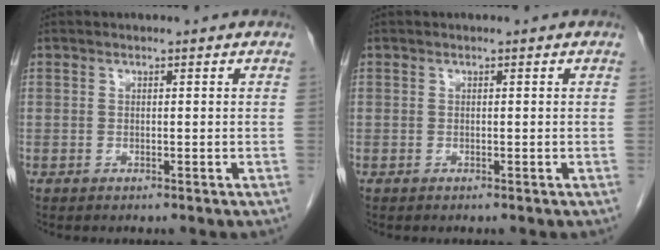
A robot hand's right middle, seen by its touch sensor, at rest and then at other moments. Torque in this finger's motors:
{"motor_torque": [-0.02, 0.05, -0.02, -0.01]}